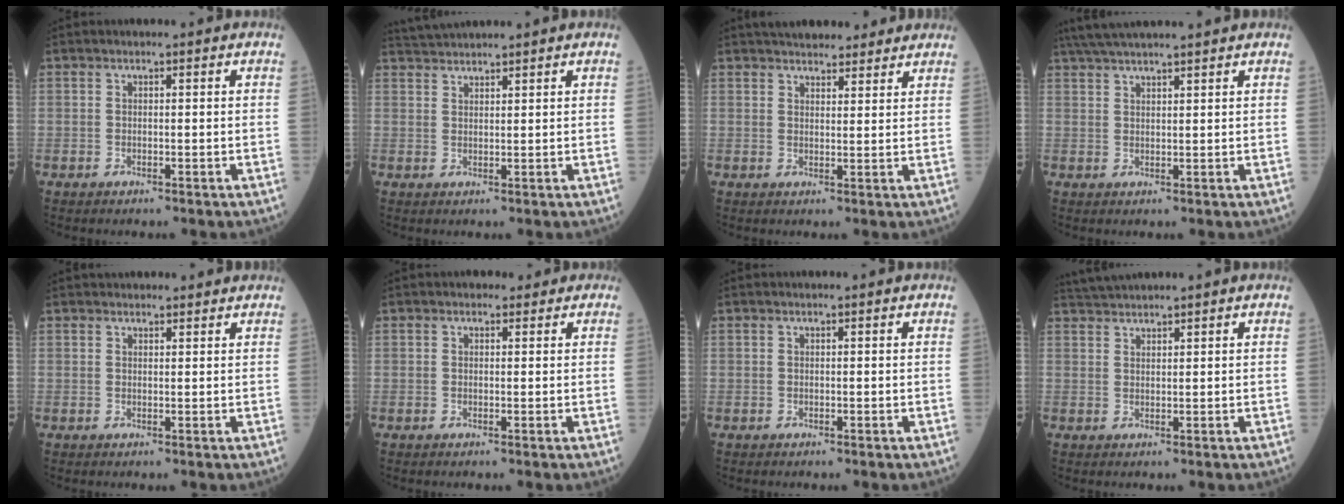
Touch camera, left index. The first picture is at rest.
{"total": 3.5, "force": [3.4, -0.6, 0.4], "torque": [-0.014, 0.024, 0.070]}
{"total": 10.6, "force": [9.3, 3.2, 4.0], "torque": [-0.045, 0.024, 0.123]}
{"total": 9.8, "force": [8.6, 0.0, 4.6], "torque": [-0.082, 0.038, 0.134]}
{"total": 4.8, "force": [4.5, 1.1, 0.9], "torque": [-0.005, 0.031, 0.056]}
{"total": 1.3, "force": [0.8, 1.0, 0.2], "torque": [0.003, 0.002, 0.004]}
{"total": 0.0}
{"total": 3.0, "force": [2.9, -0.7, 0.4], "torque": [-0.017, 0.018, 0.064]}